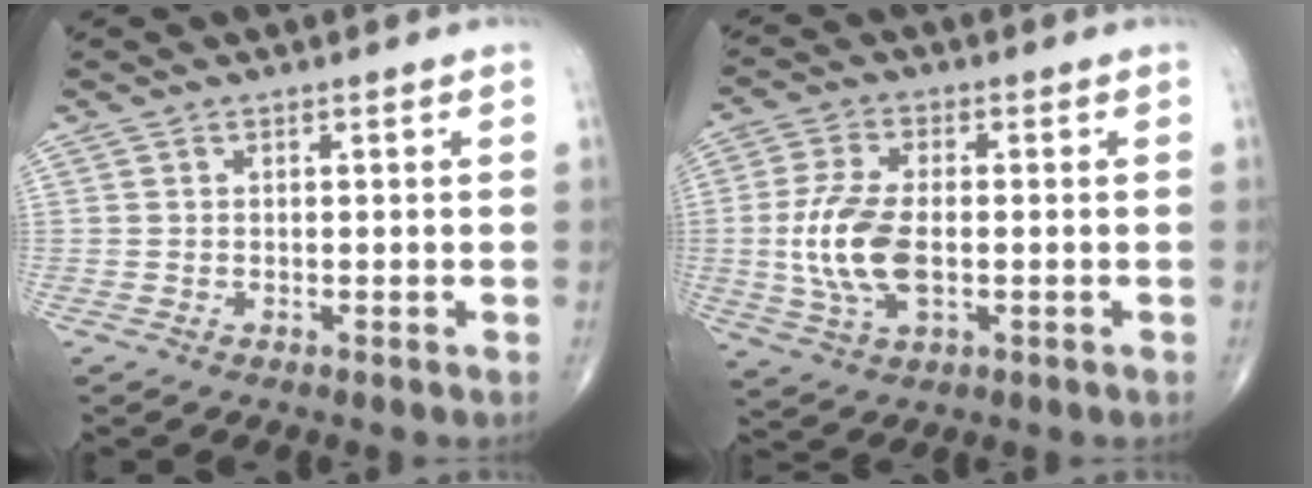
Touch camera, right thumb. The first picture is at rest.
{"total": 11.4, "force": [-1.0, 5.8, 9.8], "torque": [-0.211, 0.001, -0.017]}